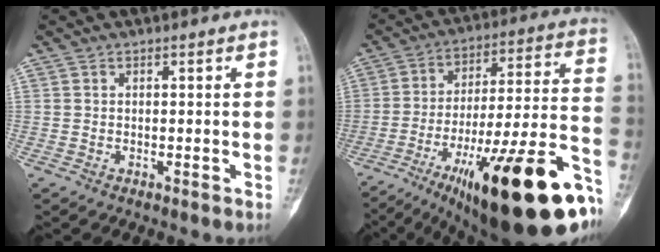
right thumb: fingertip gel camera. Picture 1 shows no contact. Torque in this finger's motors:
{"motor_torque": [3.41, 1.60, 1.98, -0.78, 0.58]}